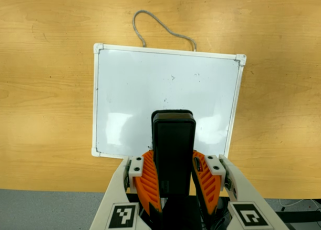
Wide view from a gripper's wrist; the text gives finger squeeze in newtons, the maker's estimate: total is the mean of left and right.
{"total": 9.6, "left": 8.0, "right": 11.2}